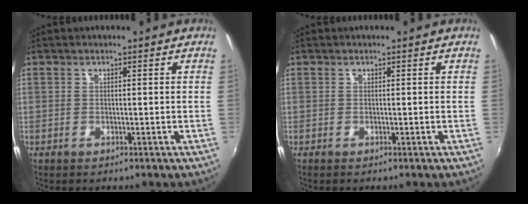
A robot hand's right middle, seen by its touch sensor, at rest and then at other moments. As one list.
[{"total": 0.0}]